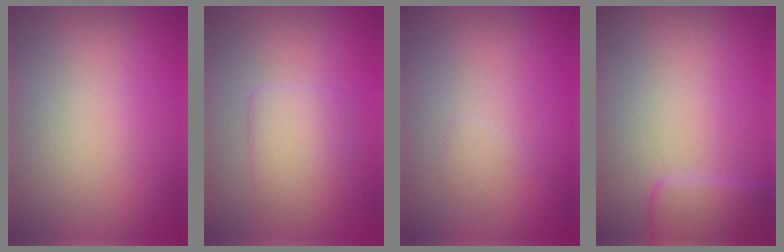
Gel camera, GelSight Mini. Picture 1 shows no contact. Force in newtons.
{"total": 2.6, "press": 2.6, "slide": 0.2}
{"total": 0.7, "press": 0.7, "slide": 0.0}
{"total": 2.5, "press": 2.5, "slide": 0.2}